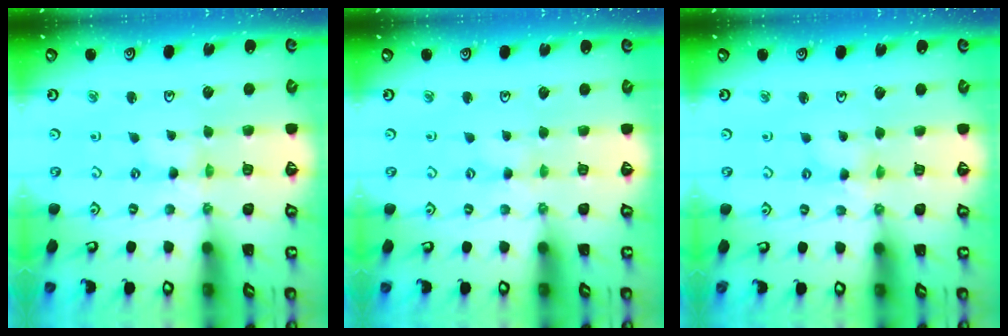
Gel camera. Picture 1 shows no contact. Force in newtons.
{"total": 1.6, "press": 1.5, "slide": 0.3}
{"total": 2.5, "press": 2.5, "slide": 0.3}